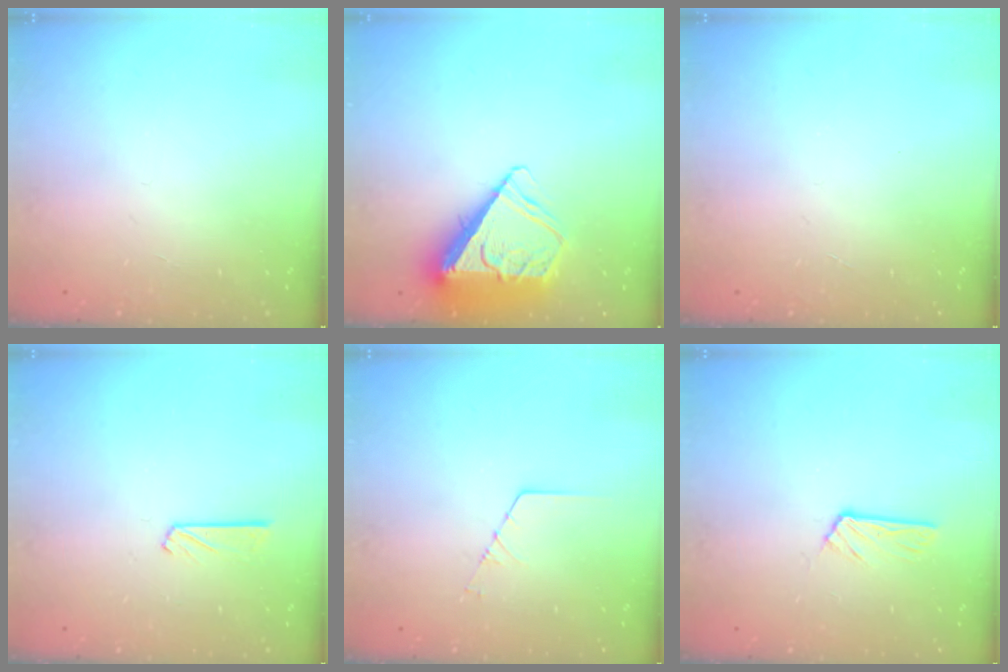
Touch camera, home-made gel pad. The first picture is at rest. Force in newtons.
{"total": 11.5, "press": 11.4, "slide": 1.3}
{"total": 0.0}
{"total": 4.4, "press": 4.4, "slide": 0.2}
{"total": 1.3, "press": 1.3, "slide": 0.1}
{"total": 4.0, "press": 4.0, "slide": 0.2}